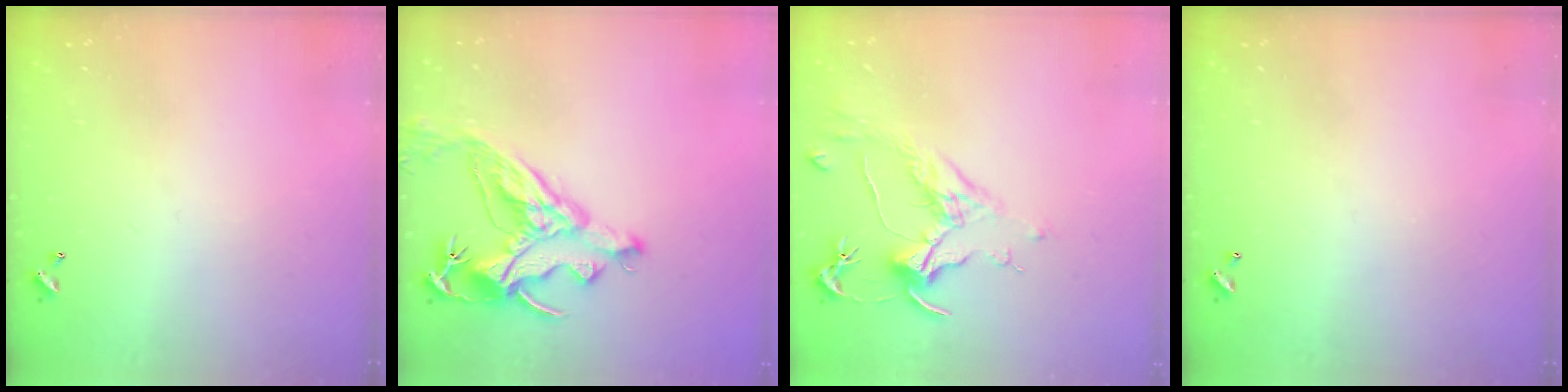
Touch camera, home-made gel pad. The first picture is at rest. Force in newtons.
{"total": 12.3, "press": 12.2, "slide": 1.7}
{"total": 1.7, "press": 1.5, "slide": 0.9}
{"total": 0.0}